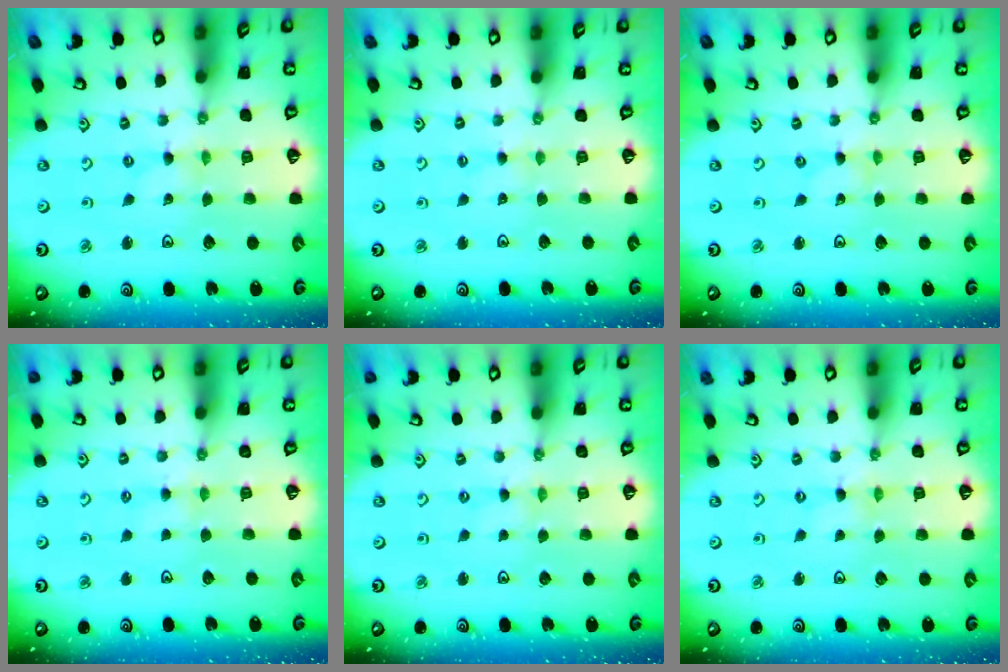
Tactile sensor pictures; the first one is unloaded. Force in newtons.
{"total": 1.4, "press": 1.4, "slide": 0.2}
{"total": 0.0}
{"total": 2.5, "press": 2.4, "slide": 0.5}
{"total": 0.0}
{"total": 0.0}